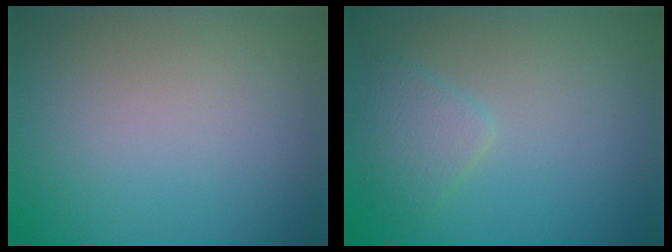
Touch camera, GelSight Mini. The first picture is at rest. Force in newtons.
{"total": 2.2, "press": 2.2, "slide": 0.1}